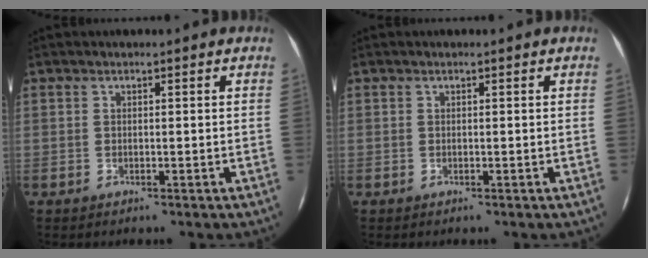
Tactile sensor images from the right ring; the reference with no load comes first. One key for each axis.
{"total": 0.0}